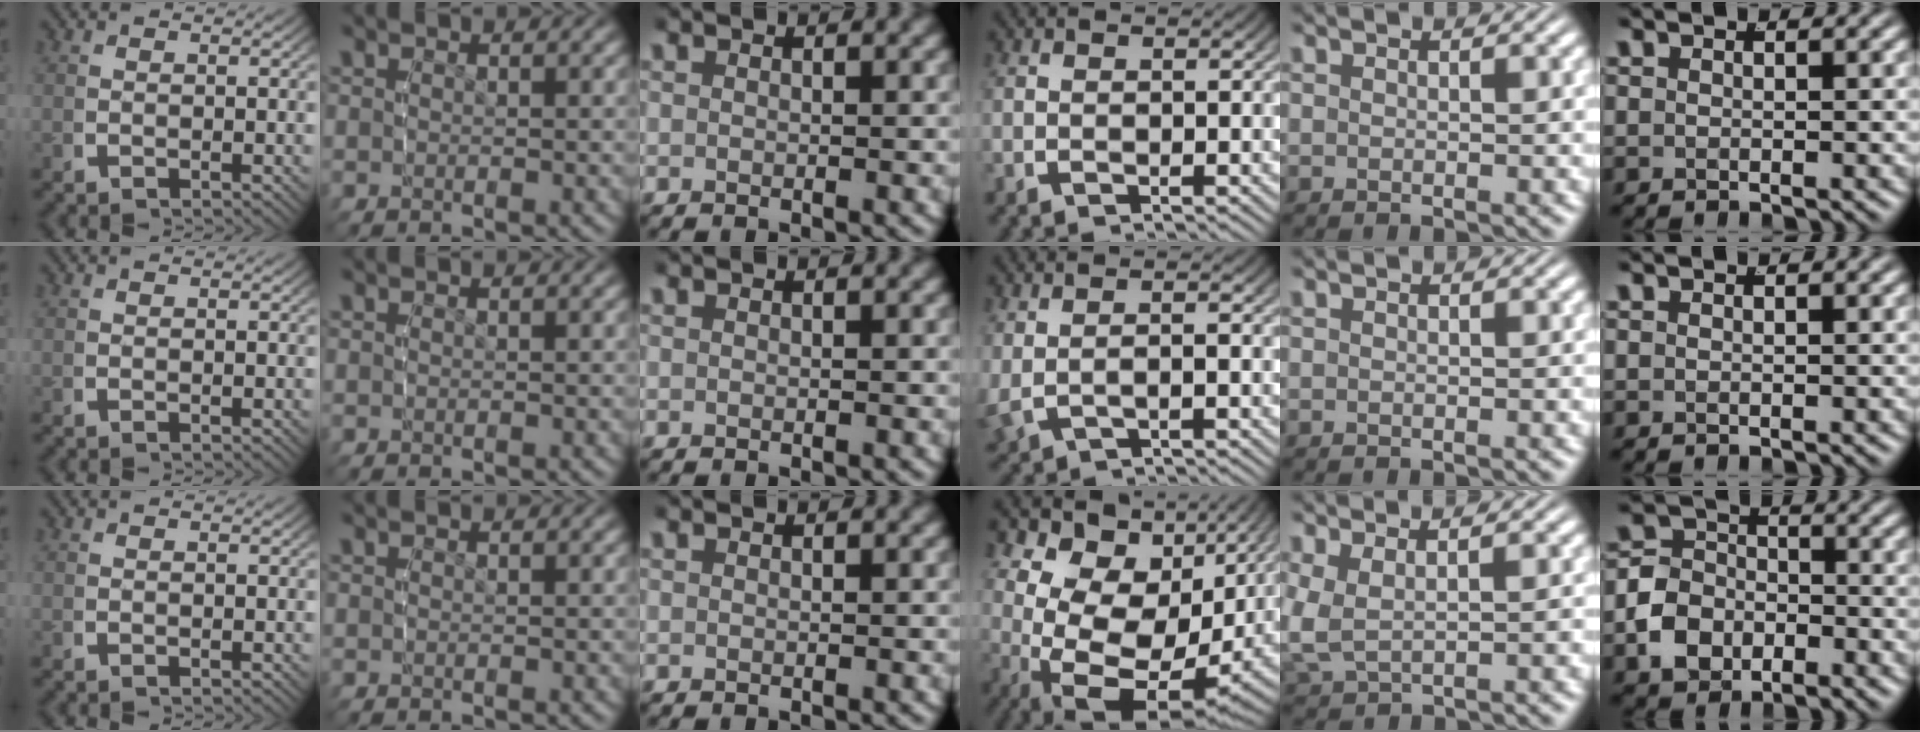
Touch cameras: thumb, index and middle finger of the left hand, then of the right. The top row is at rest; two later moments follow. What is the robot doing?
{"motion": "lift_and_place", "object": "sponge"}